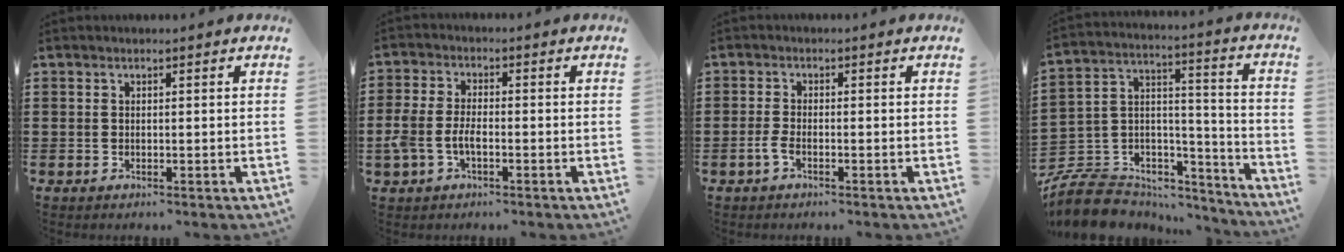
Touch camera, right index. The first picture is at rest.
{"total": 4.4, "force": [-1.6, 2.3, 3.4], "torque": [-0.087, -0.002, -0.036]}
{"total": 2.0, "force": [-1.1, 0.5, 1.7], "torque": [-0.038, -0.003, -0.022]}
{"total": 8.1, "force": [-6.4, 4.6, 1.6], "torque": [-0.051, 0.002, -0.121]}